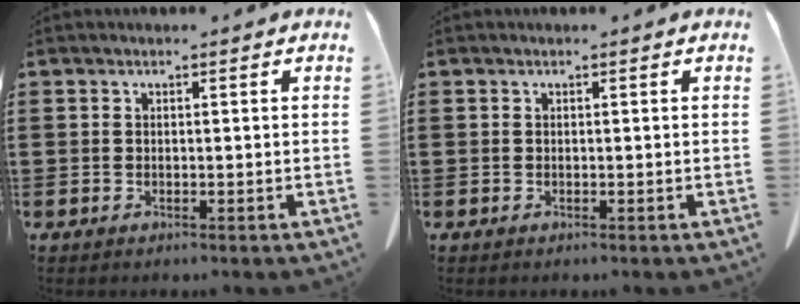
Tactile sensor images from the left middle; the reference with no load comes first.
{"total": 0.0}